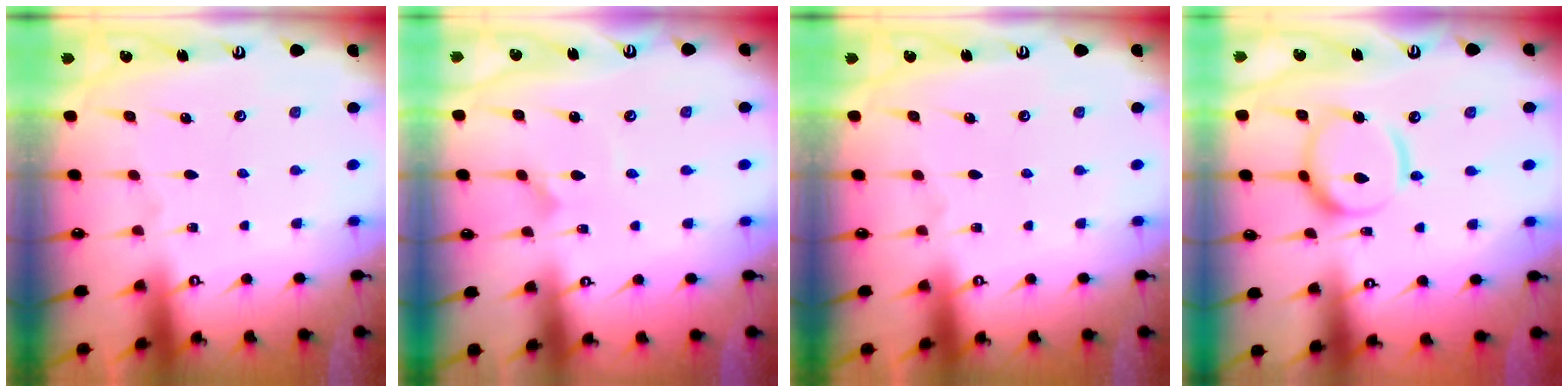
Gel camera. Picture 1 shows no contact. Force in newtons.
{"total": 1.3, "press": 1.3, "slide": 0.0}
{"total": 0.0}
{"total": 15.8, "press": 15.7, "slide": 1.5}